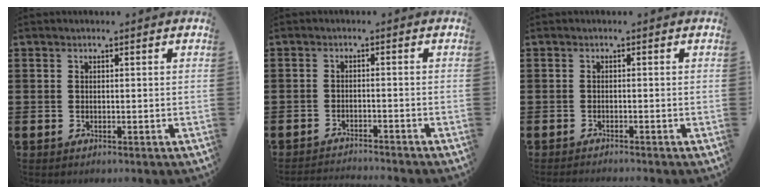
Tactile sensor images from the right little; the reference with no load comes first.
{"total": 1.8, "force": [-1.8, -0.2, 0.0], "torque": [-0.002, 0.003, -0.038]}
{"total": 0.7, "force": [-0.7, -0.1, 0.1], "torque": [-0.002, -0.002, -0.014]}